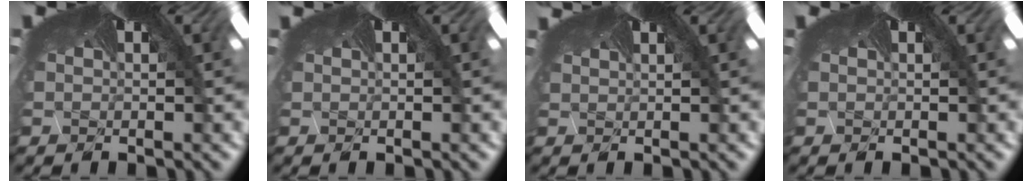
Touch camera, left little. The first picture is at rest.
{"total": 0.5, "force": [0.0, -0.3, -0.4], "torque": [0.009, -0.005, 0.001]}
{"total": 0.9, "force": [0.6, 0.5, 0.4], "torque": [-0.026, 0.002, 0.011]}
{"total": 0.0}